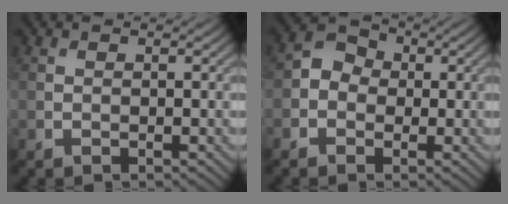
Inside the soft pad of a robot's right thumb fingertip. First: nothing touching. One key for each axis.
{"total": 3.6, "fx": -0.6, "fy": 3.1, "fz": 1.7, "tx": -0.032, "ty": 0.009, "tz": -0.020}